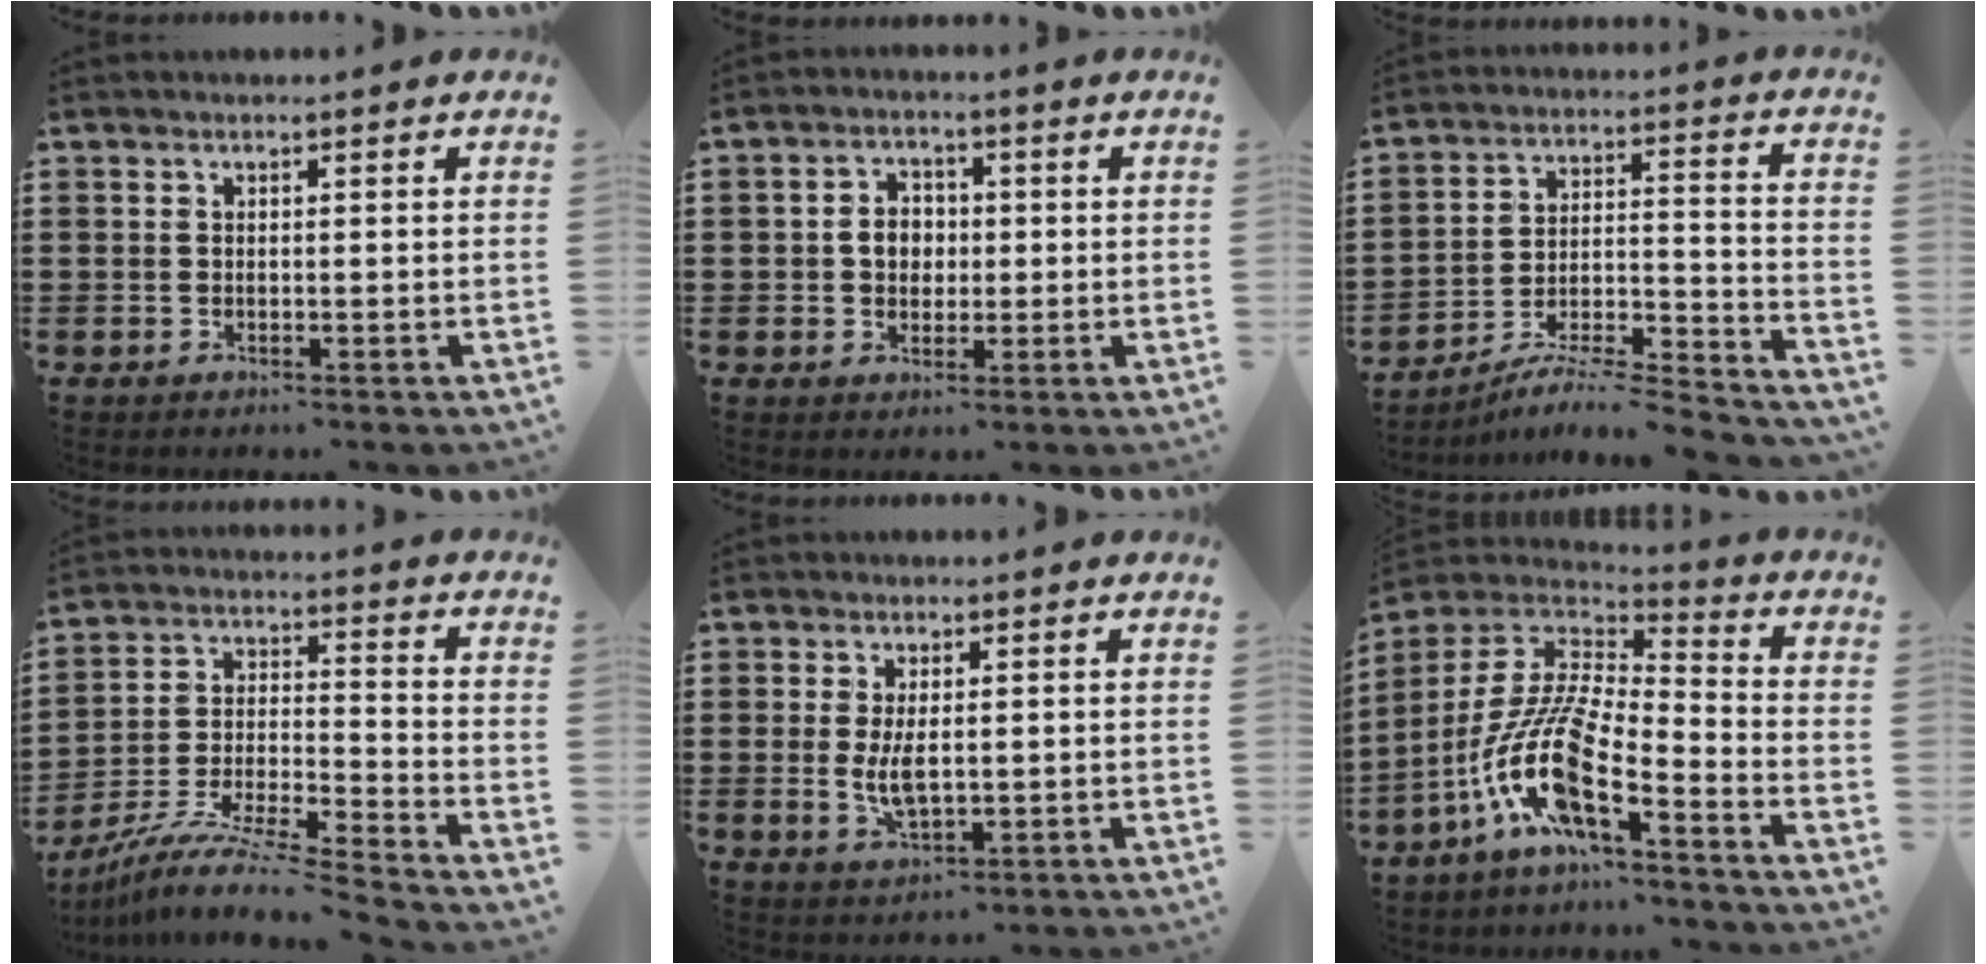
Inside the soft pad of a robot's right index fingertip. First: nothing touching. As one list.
[{"total": 4.0, "force": [-0.1, 3.3, 2.3], "torque": [-0.053, 0.013, -0.006]}, {"total": 6.1, "force": [-5.8, -0.1, 2.0], "torque": [-0.026, -0.009, -0.115]}, {"total": 9.4, "force": [-8.6, -0.6, 3.5], "torque": [-0.069, -0.007, -0.176]}, {"total": 4.9, "force": [0.1, 2.1, 4.5], "torque": [-0.100, -0.004, 0.000]}, {"total": 12.9, "force": [-7.0, 2.7, 10.4], "torque": [-0.246, -0.021, -0.150]}]